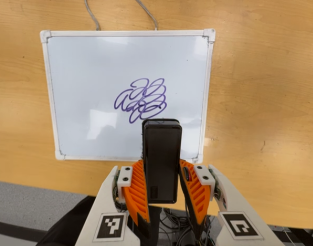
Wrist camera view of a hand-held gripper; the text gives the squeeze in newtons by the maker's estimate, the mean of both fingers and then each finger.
{"total": 4.2, "left": 2.7, "right": 5.6}